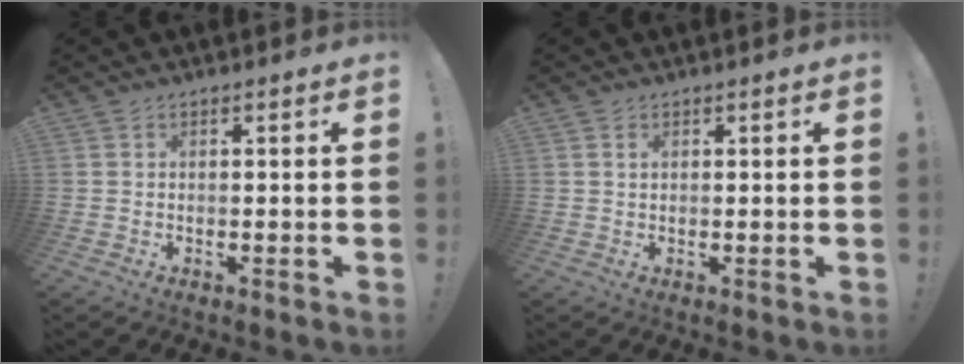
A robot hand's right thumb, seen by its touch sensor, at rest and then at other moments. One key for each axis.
{"total": 0.9, "fx": 0.6, "fy": 0.4, "fz": 0.6, "tx": -0.004, "ty": -0.002, "tz": 0.009}